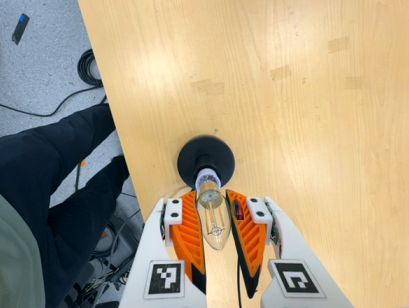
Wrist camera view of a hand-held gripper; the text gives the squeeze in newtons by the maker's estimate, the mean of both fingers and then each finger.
{"total": 19.8, "left": 21.3, "right": 18.3}